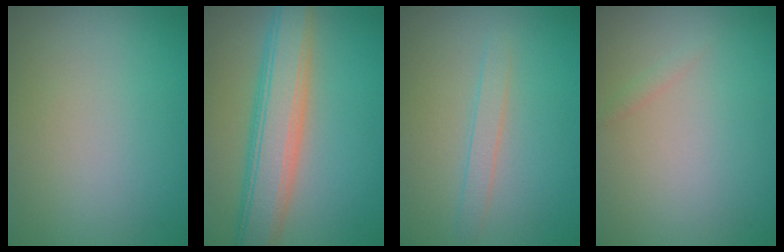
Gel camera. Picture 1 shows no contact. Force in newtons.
{"total": 7.2, "press": 7.2, "slide": 0.2}
{"total": 1.6, "press": 1.6, "slide": 0.1}
{"total": 0.6, "press": 0.6, "slide": 0.1}